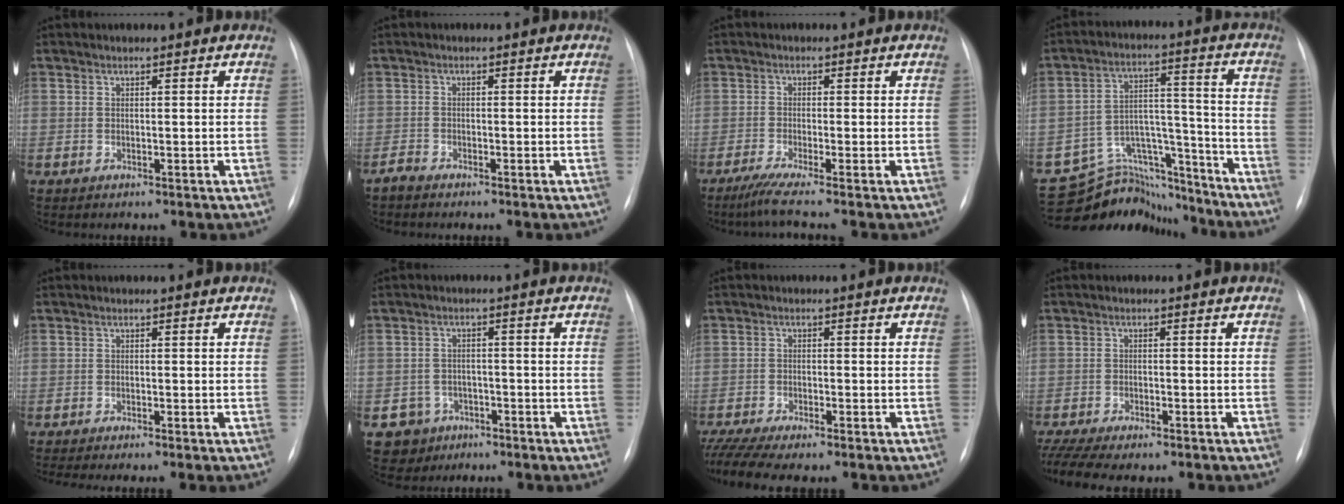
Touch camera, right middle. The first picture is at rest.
{"total": 1.3, "force": [-1.3, 0.1, 0.3], "torque": [-0.012, -0.003, -0.027]}
{"total": 4.4, "force": [-3.3, -1.1, 2.7], "torque": [-0.054, -0.017, -0.066]}
{"total": 14.0, "force": [-13.2, 4.6, 0.0], "torque": [0.007, 0.063, -0.206]}
{"total": 4.8, "force": [-4.1, -0.5, 2.6], "torque": [-0.024, -0.005, -0.060]}
{"total": 4.8, "force": [-2.6, 4.1, 0.0], "torque": [0.001, 0.011, -0.038]}
{"total": 9.8, "force": [-8.2, 1.6, 5.0], "torque": [-0.082, -0.005, -0.128]}
{"total": 11.7, "force": [-9.8, 2.9, 5.7], "torque": [-0.098, -0.001, -0.142]}